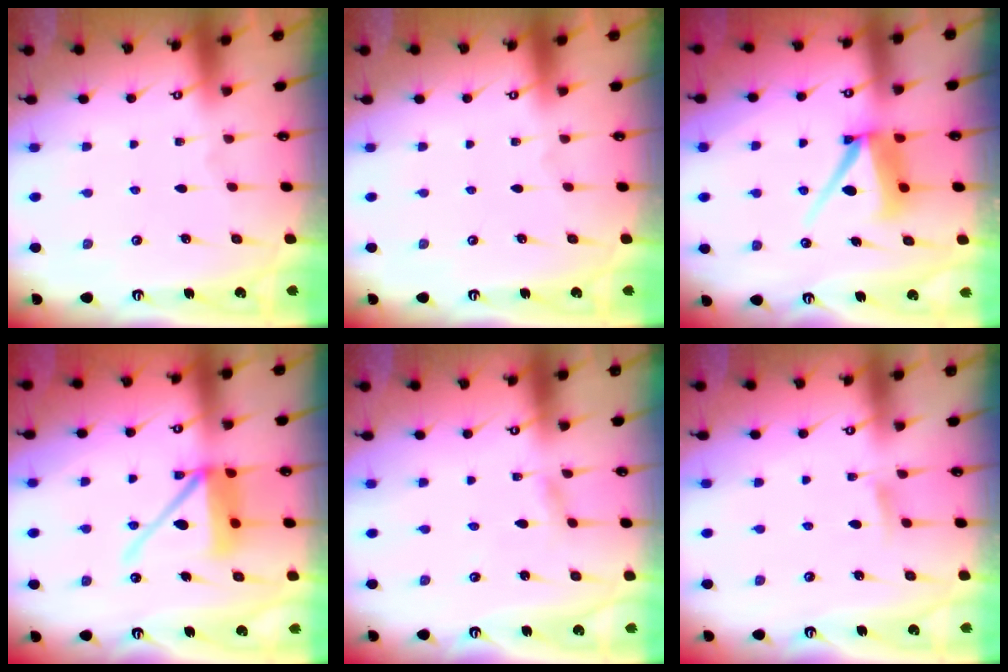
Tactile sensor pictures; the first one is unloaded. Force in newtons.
{"total": 0.0}
{"total": 8.5, "press": 8.4, "slide": 1.0}
{"total": 13.0, "press": 12.9, "slide": 2.0}
{"total": 2.3, "press": 2.3, "slide": 0.2}
{"total": 4.4, "press": 4.3, "slide": 0.6}